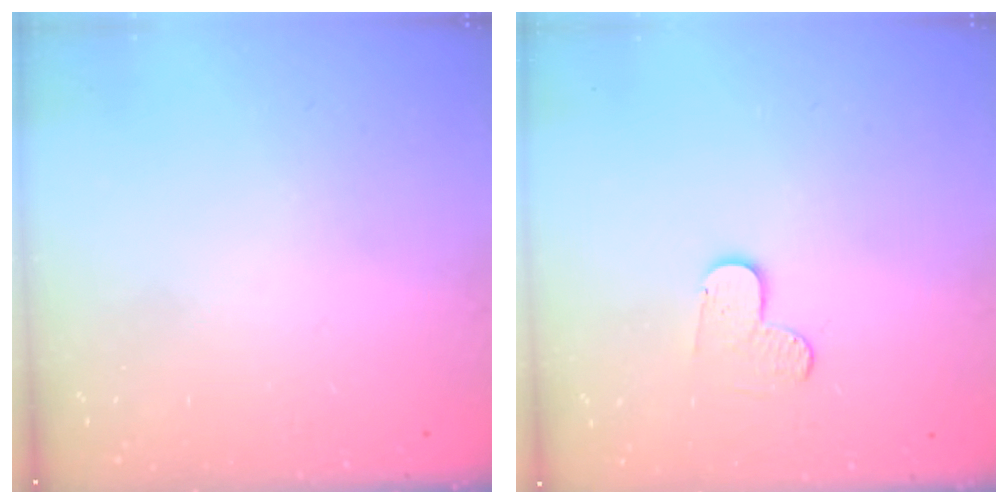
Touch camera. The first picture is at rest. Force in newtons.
{"total": 4.1, "press": 4.1, "slide": 0.3}